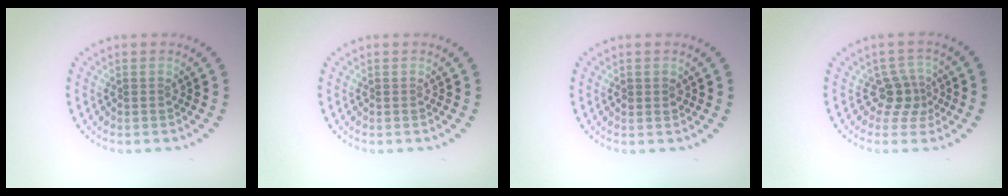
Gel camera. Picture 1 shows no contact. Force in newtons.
{"total": 0.0}
{"total": 0.9, "press": 0.8, "slide": 0.2}
{"total": 2.5, "press": 1.8, "slide": 1.8}